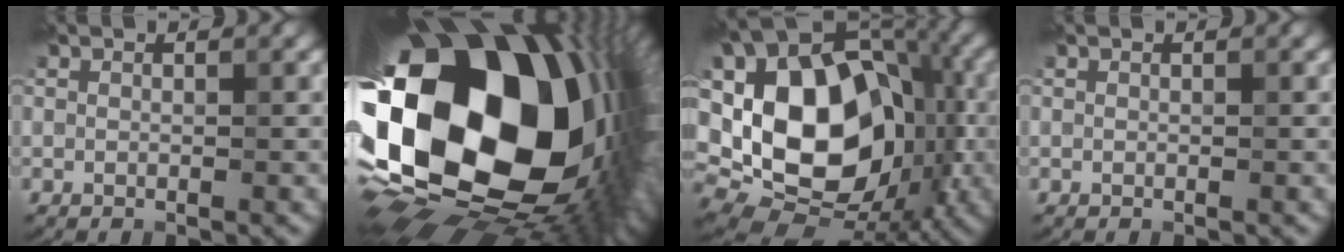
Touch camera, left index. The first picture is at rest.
{"total": 23.7, "force": [1.3, 16.0, 17.4], "torque": [-0.332, -0.069, 0.037]}
{"total": 16.3, "force": [0.0, 12.0, 11.1], "torque": [-0.174, -0.007, 0.004]}
{"total": 0.0}